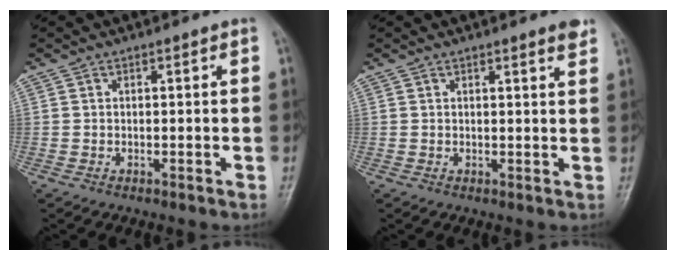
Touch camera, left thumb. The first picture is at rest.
{"total": 2.3, "force": [1.8, 0.2, 1.4], "torque": [-0.014, -0.009, 0.021]}